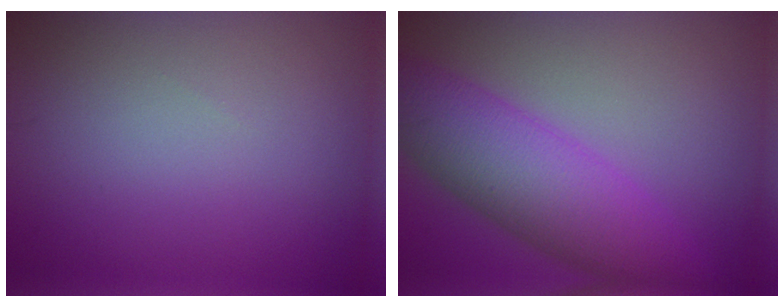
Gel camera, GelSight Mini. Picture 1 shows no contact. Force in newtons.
{"total": 8.0, "press": 8.0, "slide": 0.2}